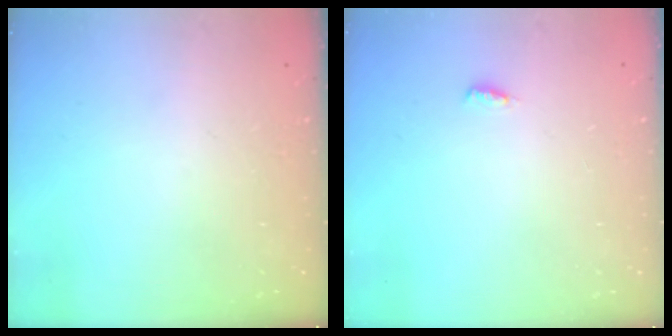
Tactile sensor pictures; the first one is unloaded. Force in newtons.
{"total": 3.4, "press": 2.9, "slide": 1.7}